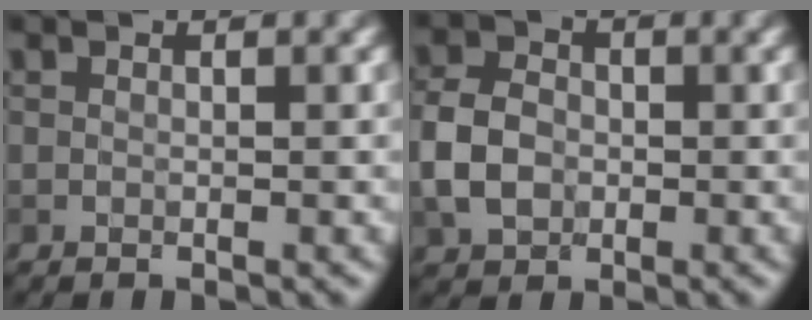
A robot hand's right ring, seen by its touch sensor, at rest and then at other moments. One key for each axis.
{"total": 4.4, "fx": -0.9, "fy": 3.5, "fz": 2.5, "tx": -0.059, "ty": 0.010, "tz": -0.026}